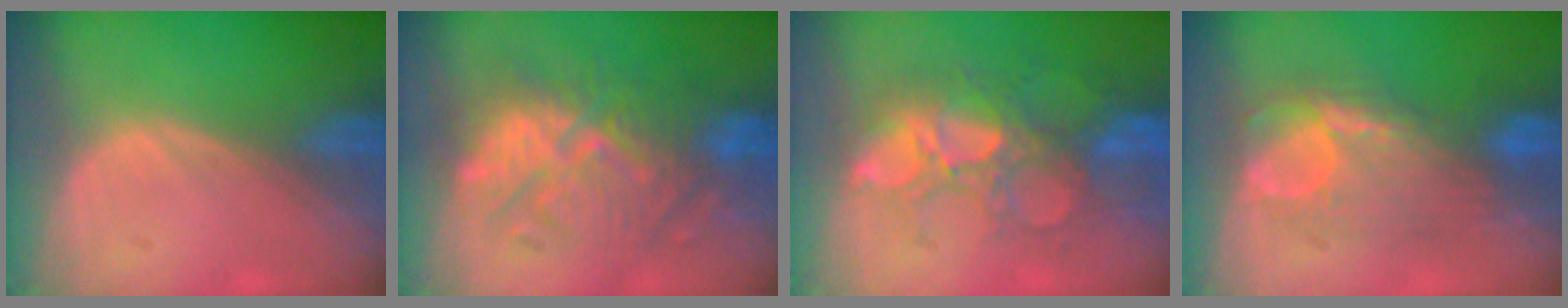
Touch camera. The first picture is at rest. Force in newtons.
{"total": 10.2, "press": 10.2, "slide": 0.3}
{"total": 10.8, "press": 9.4, "slide": 5.3}
{"total": 8.1, "press": 8.0, "slide": 0.7}